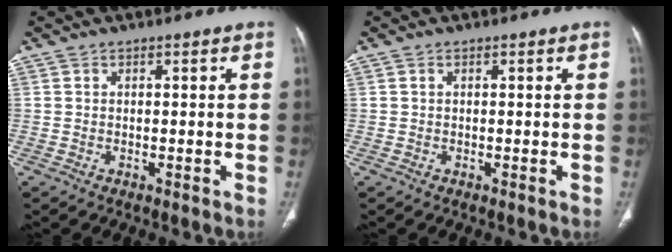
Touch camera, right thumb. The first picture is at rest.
{"total": 0.0}